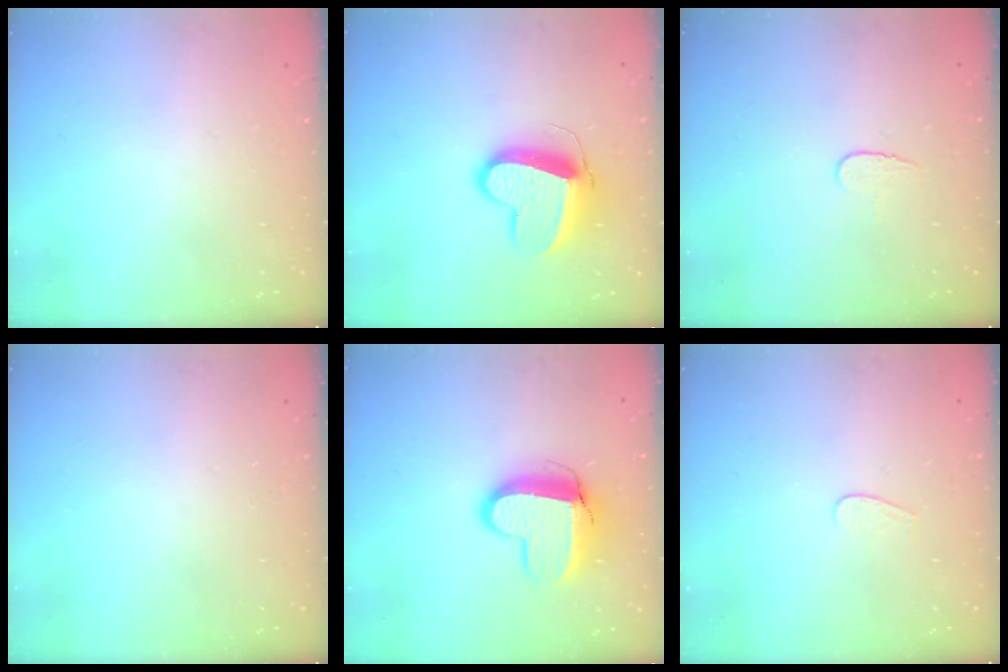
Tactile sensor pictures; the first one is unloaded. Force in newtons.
{"total": 13.4, "press": 13.3, "slide": 1.3}
{"total": 4.3, "press": 4.2, "slide": 0.4}
{"total": 0.0}
{"total": 11.6, "press": 11.6, "slide": 0.6}
{"total": 3.5, "press": 3.5, "slide": 0.3}